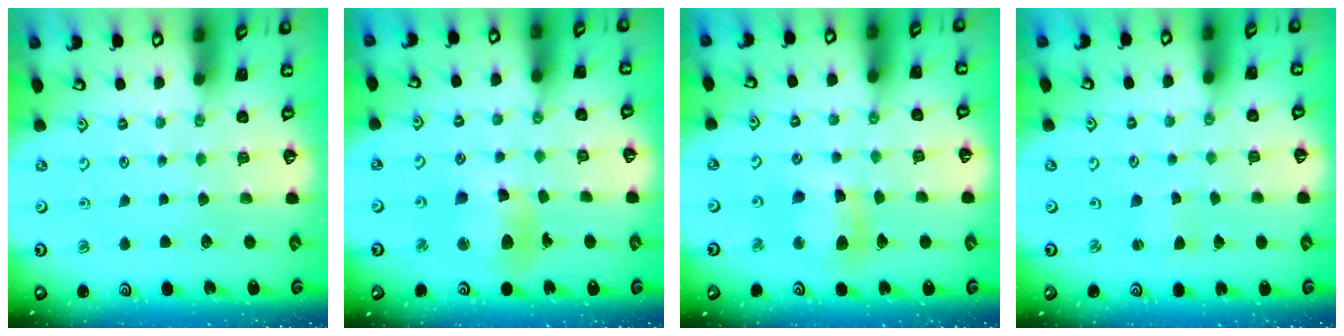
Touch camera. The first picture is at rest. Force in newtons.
{"total": 11.2, "press": 11.1, "slide": 1.5}
{"total": 11.0, "press": 10.9, "slide": 1.7}
{"total": 2.1, "press": 2.1, "slide": 0.3}